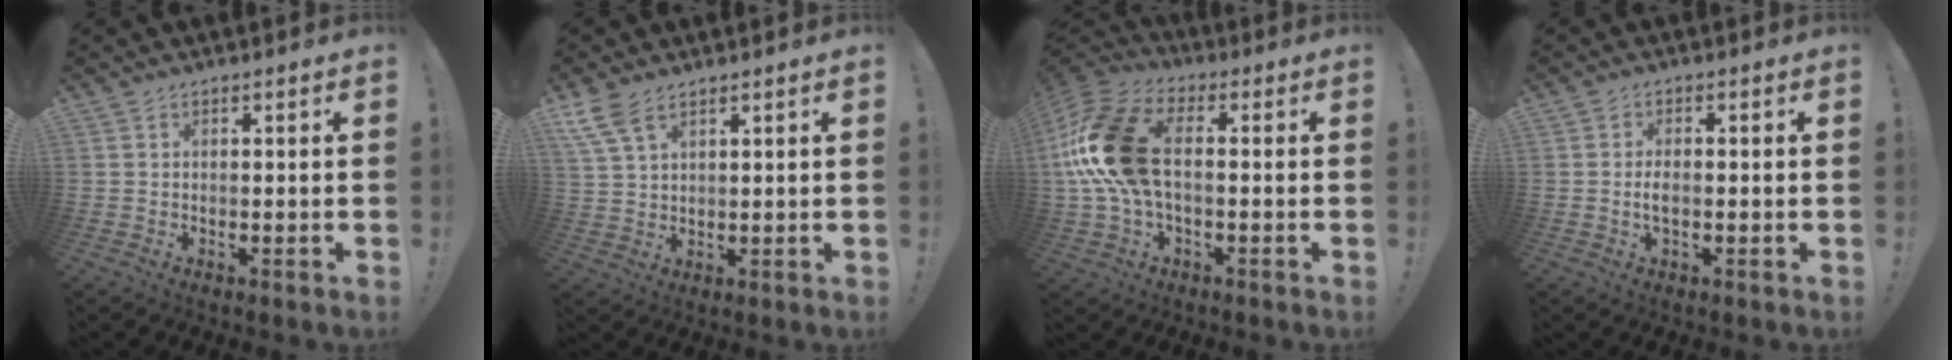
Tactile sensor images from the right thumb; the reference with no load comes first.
{"total": 7.3, "force": [4.7, 3.3, 4.4], "torque": [-0.089, -0.014, 0.094]}
{"total": 19.3, "force": [0.8, 10.8, 15.9], "torque": [-0.309, 0.022, 0.024]}
{"total": 2.9, "force": [-0.4, 1.2, 2.6], "torque": [-0.052, 0.003, -0.009]}